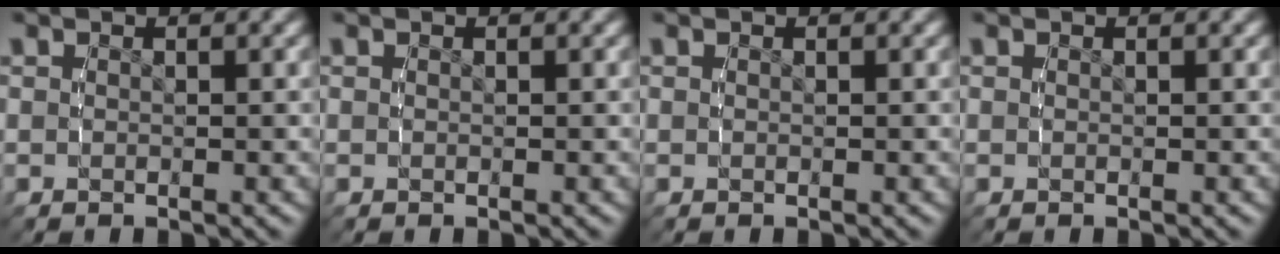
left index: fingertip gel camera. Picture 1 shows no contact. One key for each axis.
{"total": 0.0}
{"total": 0.0}
{"total": 0.0}